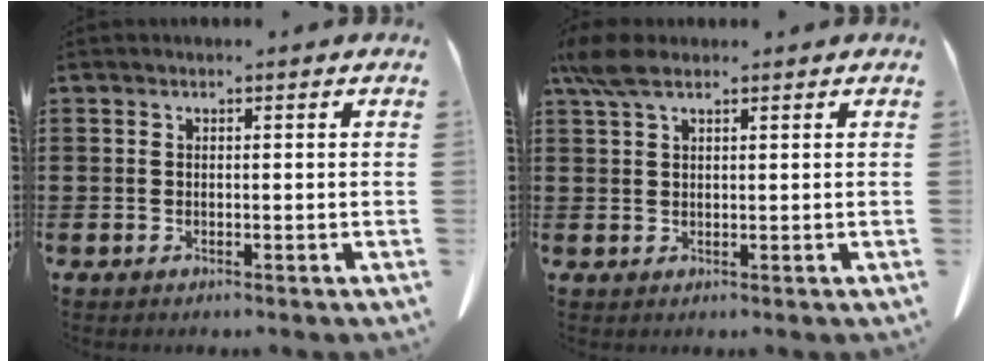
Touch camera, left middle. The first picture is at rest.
{"total": 4.2, "force": [2.5, 1.6, 3.1], "torque": [-0.075, 0.001, 0.044]}